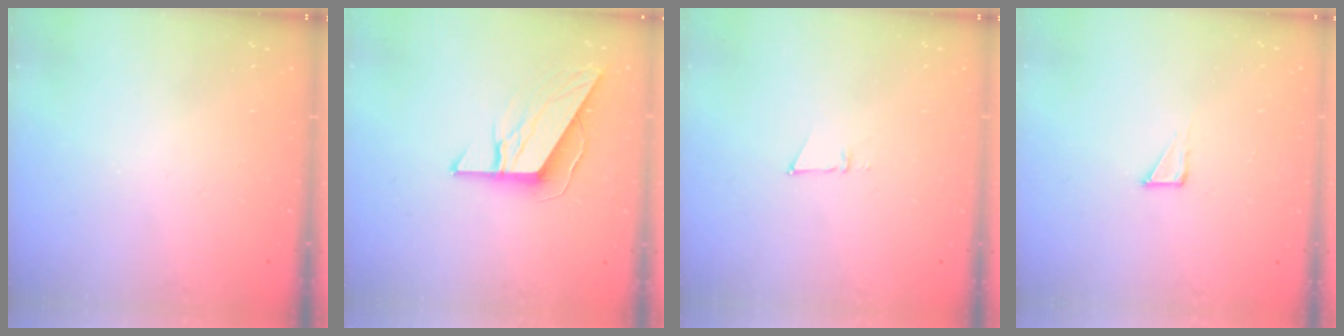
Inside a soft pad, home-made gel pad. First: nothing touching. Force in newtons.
{"total": 8.8, "press": 8.8, "slide": 0.5}
{"total": 3.1, "press": 3.1, "slide": 0.7}
{"total": 2.3, "press": 2.3, "slide": 0.1}